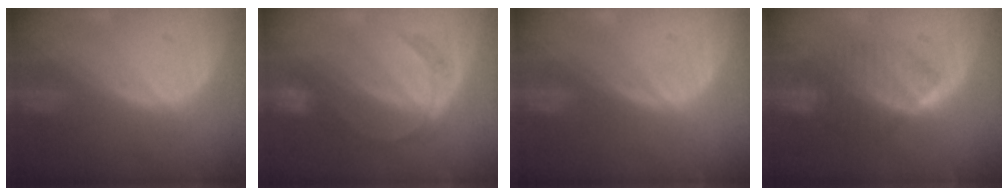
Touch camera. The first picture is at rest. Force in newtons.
{"total": 5.3, "press": 5.0, "slide": 1.7}
{"total": 0.0}
{"total": 6.6, "press": 6.6, "slide": 0.2}